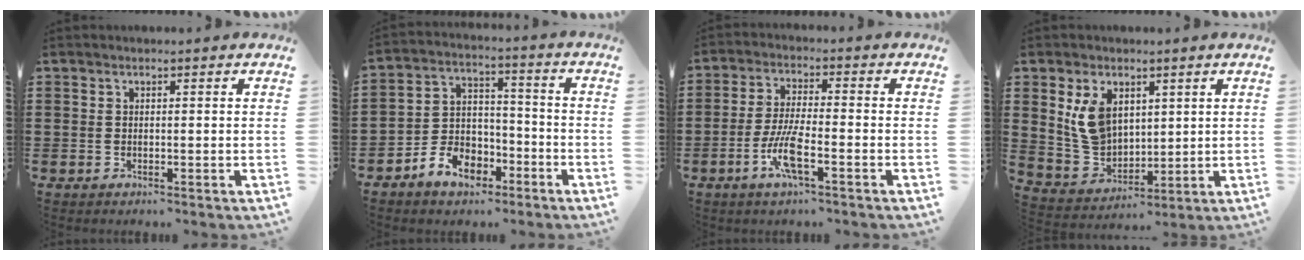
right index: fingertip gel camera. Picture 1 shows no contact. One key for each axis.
{"total": 6.8, "fx": -4.2, "fy": 4.8, "fz": 2.1, "tx": -0.059, "ty": 0.024, "tz": -0.082}
{"total": 6.8, "fx": -3.0, "fy": 1.1, "fz": 6.0, "tx": -0.140, "ty": -0.018, "tz": -0.062}
{"total": 8.0, "fx": 2.9, "fy": 5.8, "fz": 4.7, "tx": -0.124, "ty": 0.014, "tz": 0.054}